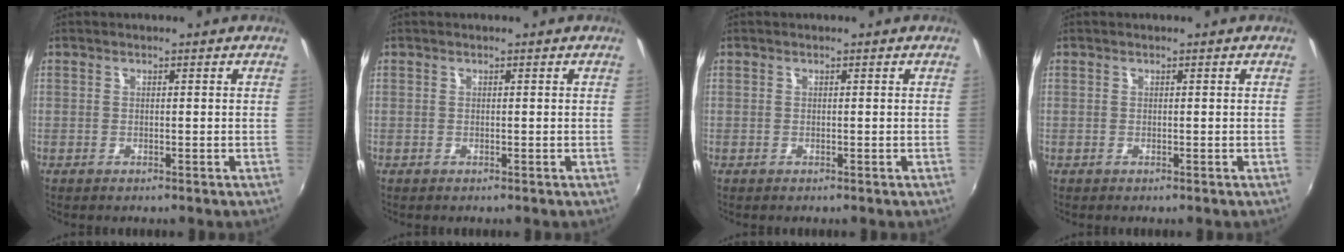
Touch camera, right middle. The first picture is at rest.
{"total": 0.0}
{"total": 0.0}
{"total": 0.0}